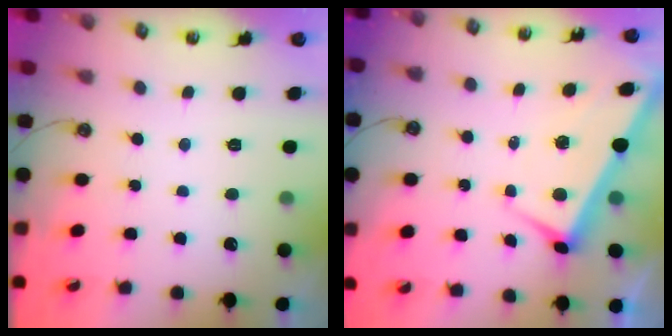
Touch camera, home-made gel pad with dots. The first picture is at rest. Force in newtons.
{"total": 2.6, "press": 2.5, "slide": 0.7}